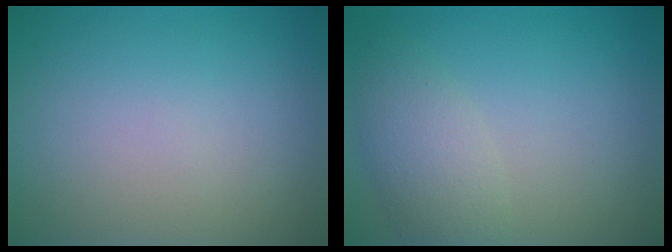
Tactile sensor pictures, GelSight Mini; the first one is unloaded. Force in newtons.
{"total": 3.3, "press": 3.3, "slide": 0.2}